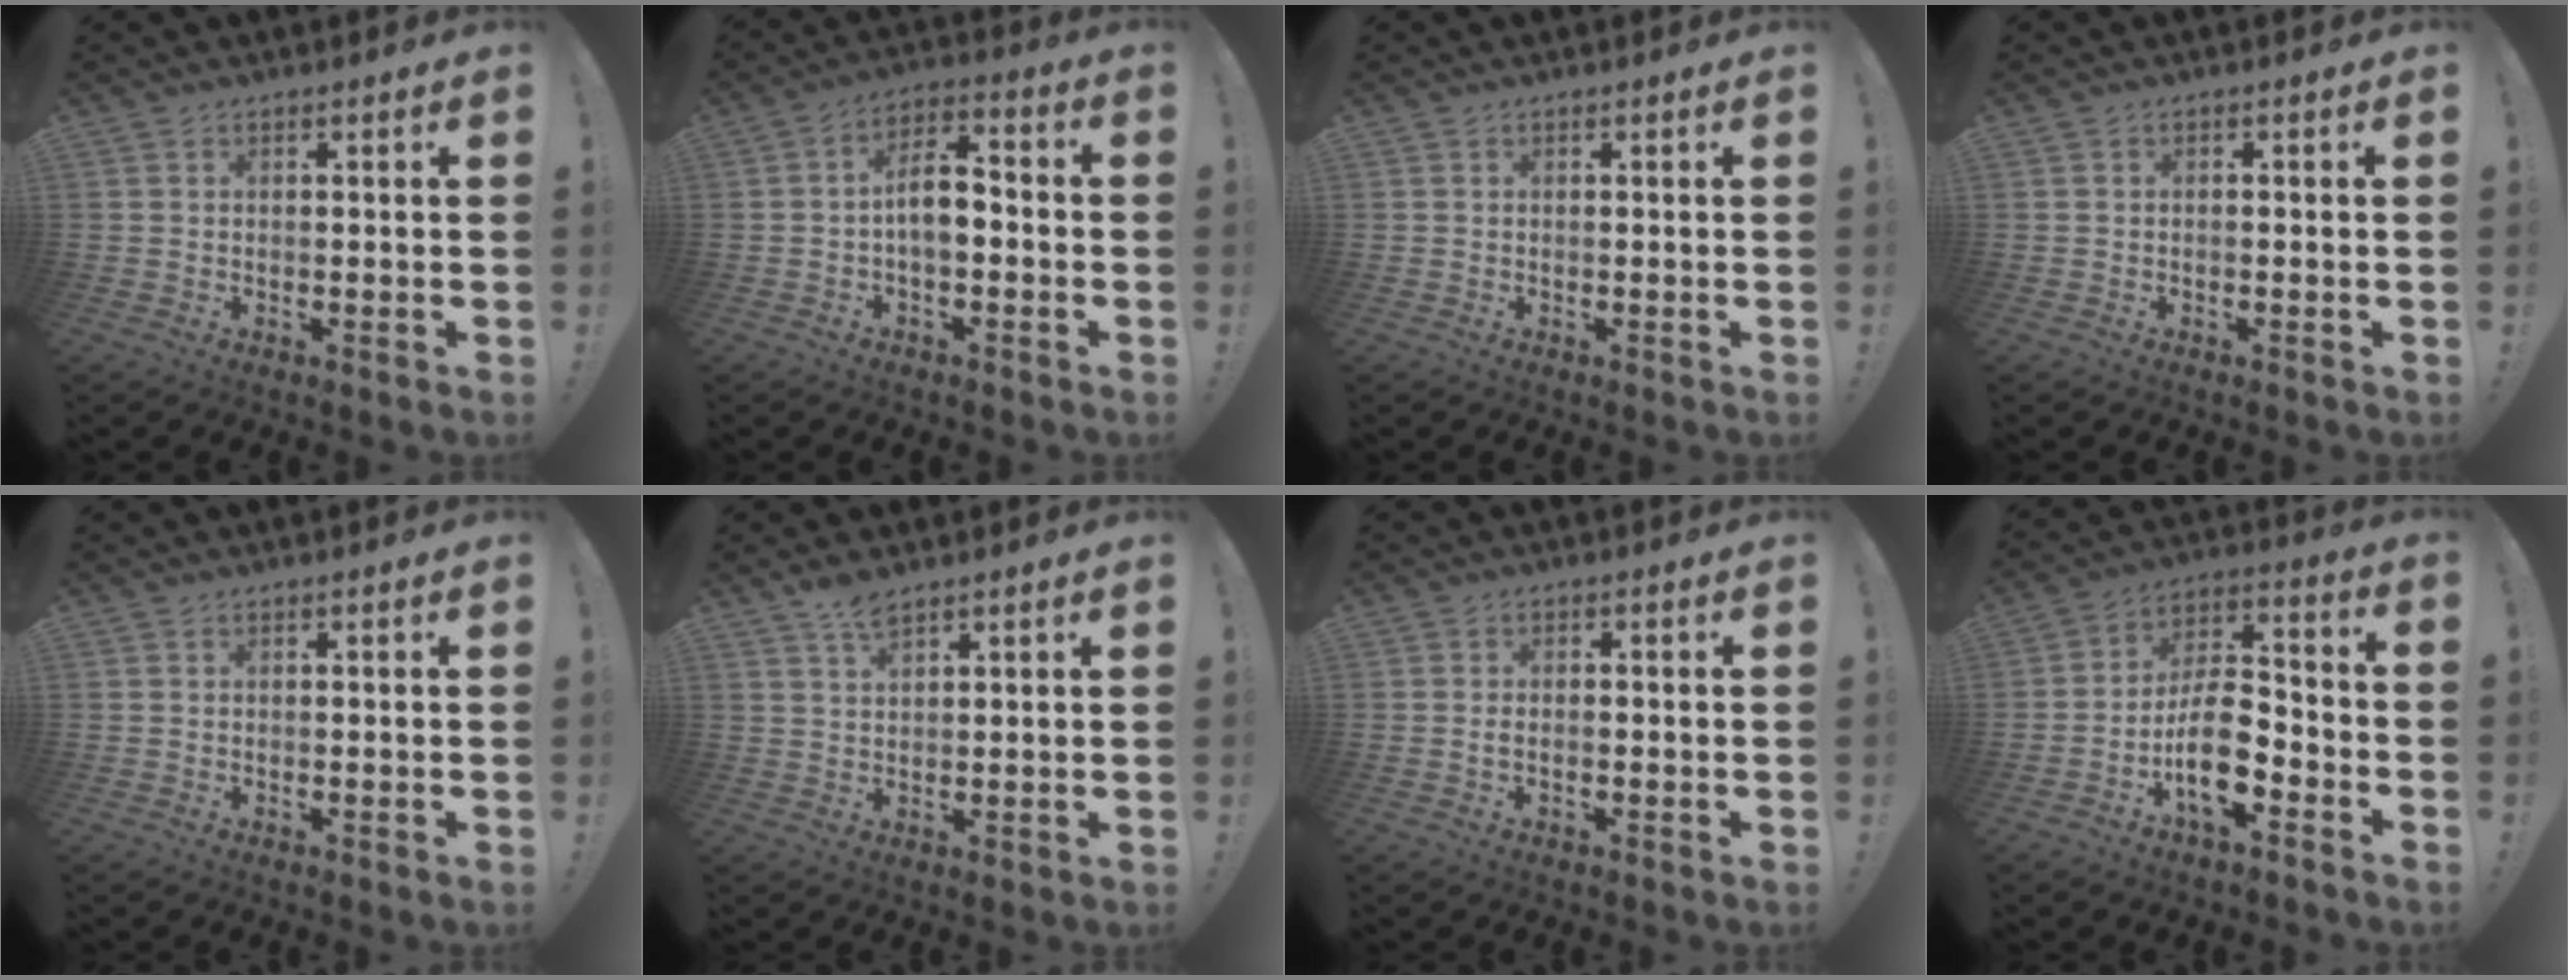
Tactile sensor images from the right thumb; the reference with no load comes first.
{"total": 8.5, "force": [-1.3, 4.4, 7.1], "torque": [-0.125, 0.013, -0.021]}
{"total": 0.0}
{"total": 0.7, "force": [-0.6, 0.0, 0.4], "torque": [-0.013, 0.002, -0.009]}
{"total": 0.0}
{"total": 3.9, "force": [3.0, 1.1, 2.3], "torque": [-0.040, -0.015, 0.052]}
{"total": 1.3, "force": [-0.4, 0.6, 1.1], "torque": [-0.019, 0.005, -0.008]}
{"total": 15.0, "force": [-6.3, 7.4, 11.4], "torque": [-0.198, 0.042, -0.103]}